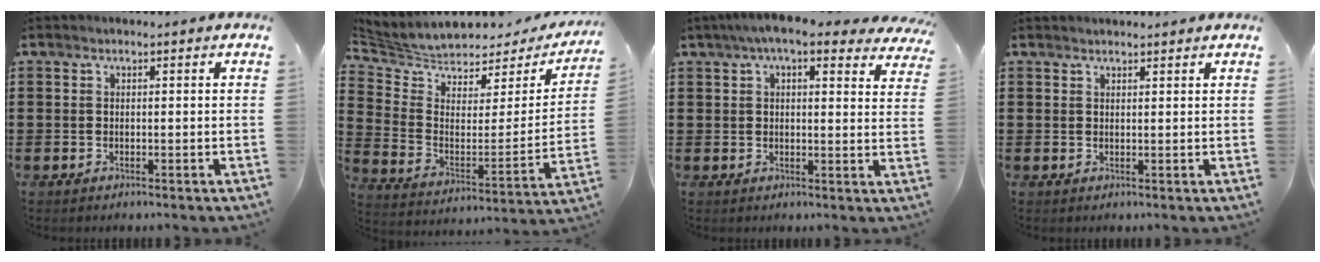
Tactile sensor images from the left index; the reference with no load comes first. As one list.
[{"total": 4.9, "force": [4.6, 1.7, 0.5], "torque": [-0.045, -0.046, 0.077]}, {"total": 6.3, "force": [4.9, 1.1, 3.9], "torque": [-0.082, -0.009, 0.086]}, {"total": 1.1, "force": [1.1, 0.1, 0.0], "torque": [-0.002, 0.000, 0.021]}]